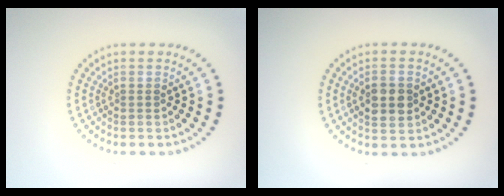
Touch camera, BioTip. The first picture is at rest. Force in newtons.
{"total": 3.0, "press": 3.0, "slide": 0.1}